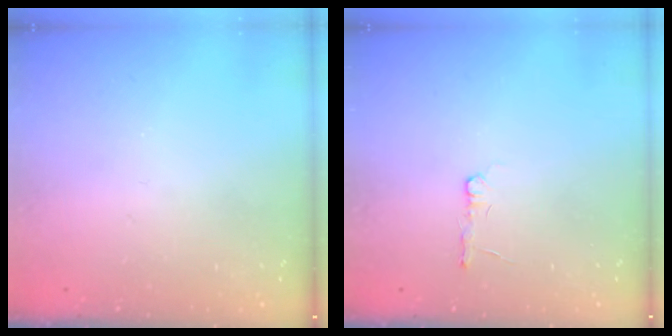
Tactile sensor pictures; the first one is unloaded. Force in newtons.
{"total": 2.7, "press": 2.7, "slide": 0.4}